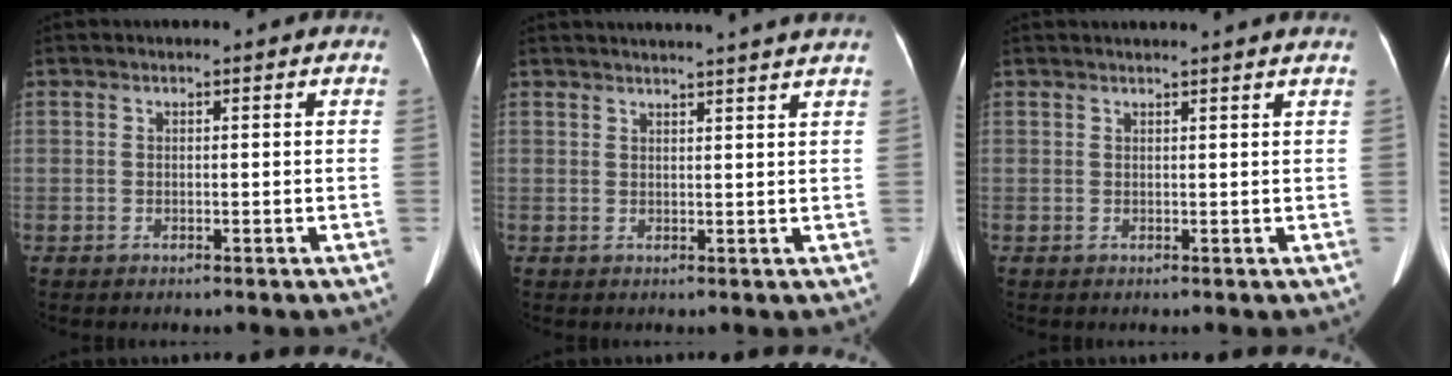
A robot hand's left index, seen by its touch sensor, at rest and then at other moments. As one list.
[{"total": 11.2, "force": [10.4, -1.1, 3.9], "torque": [-0.056, -0.004, 0.115]}, {"total": 5.1, "force": [4.7, -0.7, 1.8], "torque": [-0.023, 0.016, 0.047]}]